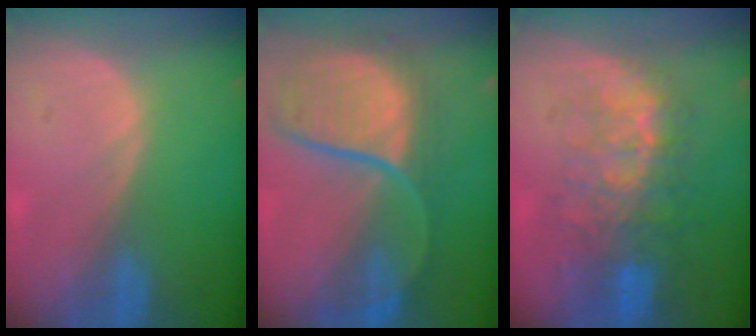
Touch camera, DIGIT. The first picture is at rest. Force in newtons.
{"total": 10.9, "press": 9.8, "slide": 4.8}
{"total": 9.7, "press": 8.8, "slide": 4.0}